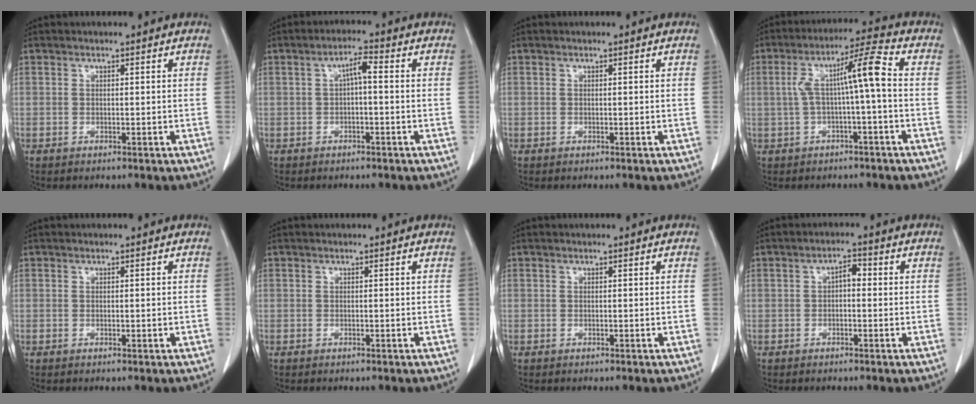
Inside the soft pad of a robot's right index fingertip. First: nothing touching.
{"total": 3.0, "force": [0.1, 0.6, 3.0], "torque": [-0.051, 0.012, 0.001]}
{"total": 0.0}
{"total": 8.0, "force": [0.1, 0.3, 8.0], "torque": [-0.144, 0.036, 0.004]}
{"total": 0.0}
{"total": 0.0}
{"total": 0.0}
{"total": 2.4, "force": [0.0, 1.1, 2.1], "torque": [-0.028, 0.010, -0.003]}